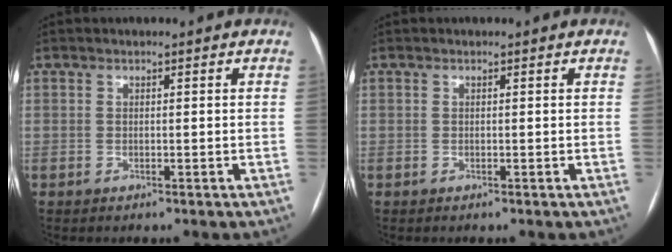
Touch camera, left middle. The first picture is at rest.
{"total": 0.0}